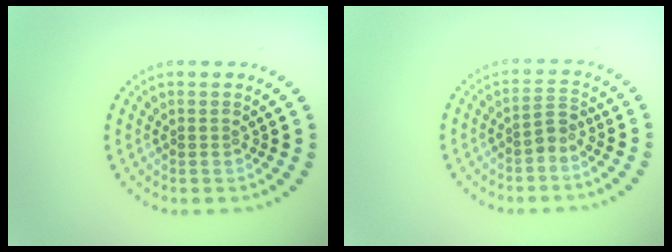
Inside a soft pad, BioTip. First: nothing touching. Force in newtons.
{"total": 1.4, "press": 1.3, "slide": 0.7}